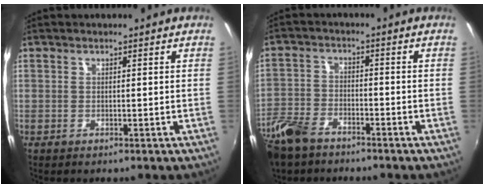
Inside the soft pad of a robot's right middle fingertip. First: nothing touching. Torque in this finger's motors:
{"motor_torque": [0.63, -1.33, 0.13, 0.06]}